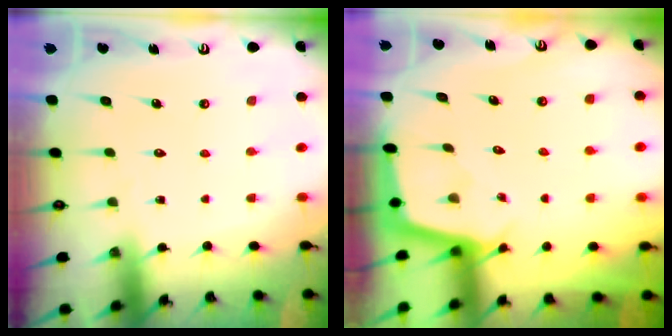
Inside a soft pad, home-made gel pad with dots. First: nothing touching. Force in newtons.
{"total": 2.4, "press": 2.4, "slide": 0.1}